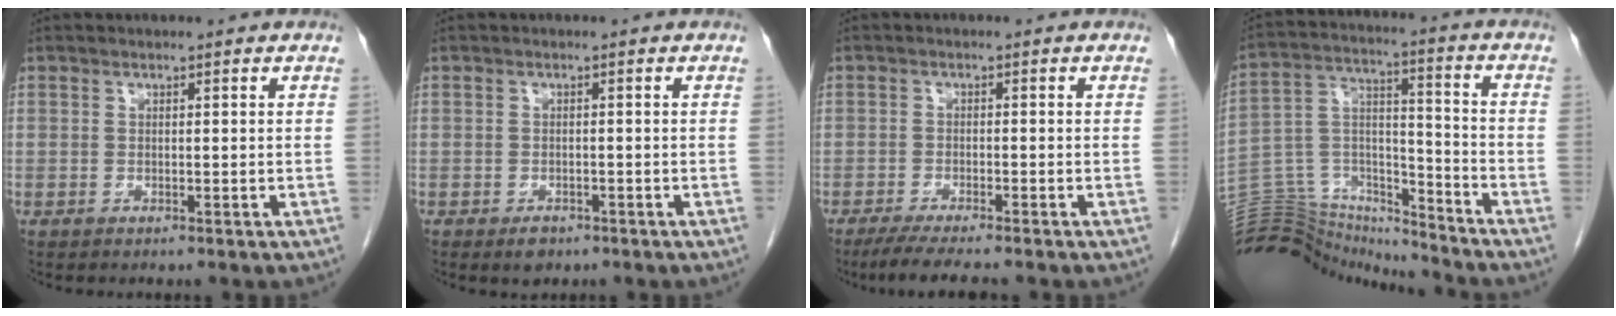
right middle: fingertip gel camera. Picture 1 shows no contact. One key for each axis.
{"total": 1.9, "fx": -1.3, "fy": 1.1, "fz": 0.9, "tx": -0.014, "ty": 0.000, "tz": -0.010}
{"total": 5.9, "fx": -4.9, "fy": 0.1, "fz": 3.4, "tx": -0.053, "ty": -0.016, "tz": -0.080}
{"total": 16.9, "fx": -16.7, "fy": 2.1, "fz": 1.6, "tx": -0.028, "ty": 0.058, "tz": -0.280}